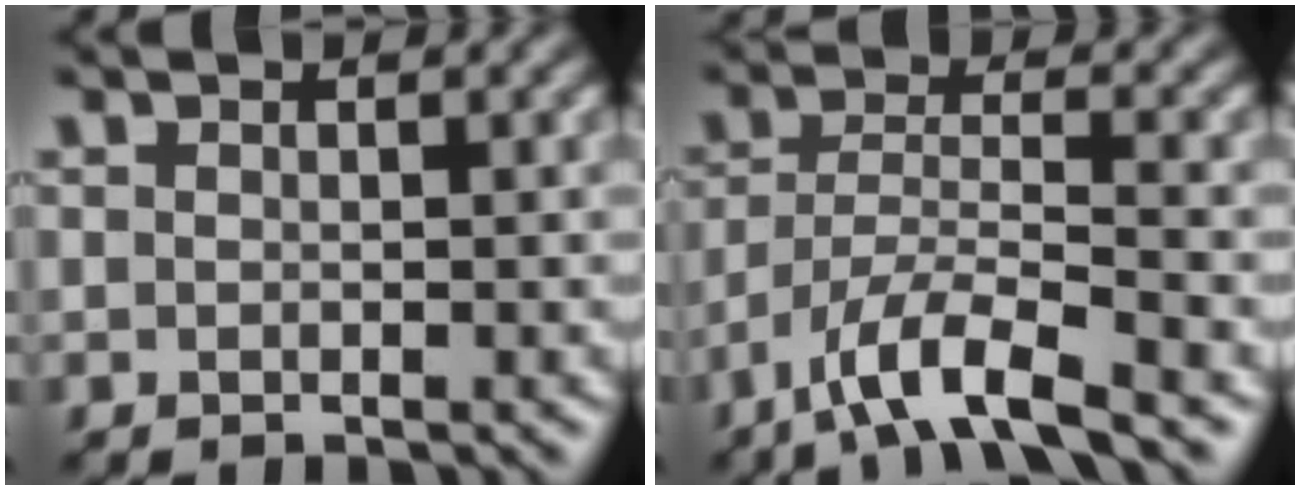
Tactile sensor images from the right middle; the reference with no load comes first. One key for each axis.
{"total": 6.2, "fx": -4.2, "fy": 1.3, "fz": 4.4, "tx": -0.081, "ty": 0.002, "tz": -0.082}